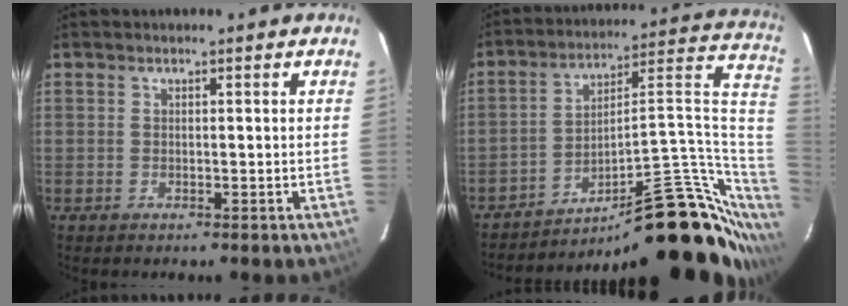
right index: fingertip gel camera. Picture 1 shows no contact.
{"total": 25.7, "force": [-13.0, 9.8, 19.9], "torque": [-0.245, 0.051, -0.177]}